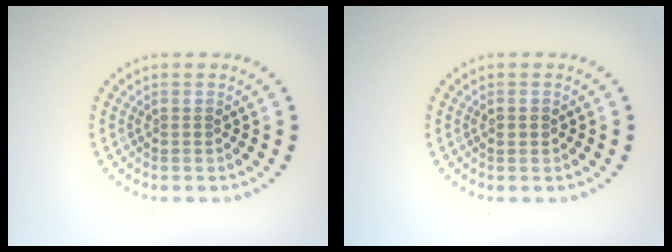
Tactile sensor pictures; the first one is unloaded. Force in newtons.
{"total": 1.0, "press": 1.0, "slide": 0.0}